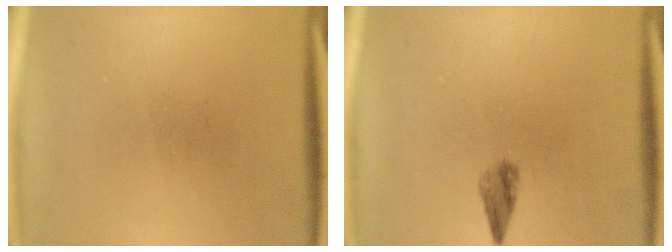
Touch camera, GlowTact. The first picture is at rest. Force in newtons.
{"total": 2.0}